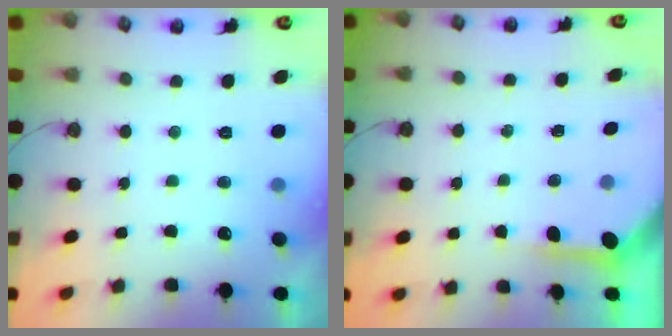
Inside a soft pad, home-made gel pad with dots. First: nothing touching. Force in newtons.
{"total": 3.8, "press": 3.8, "slide": 0.4}